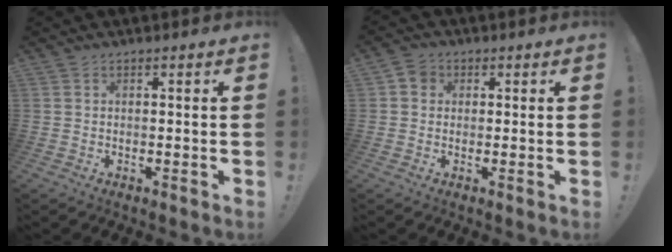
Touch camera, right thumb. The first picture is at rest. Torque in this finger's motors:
{"motor_torque": [0.01, 0.10, 0.22, -0.03, -0.03]}